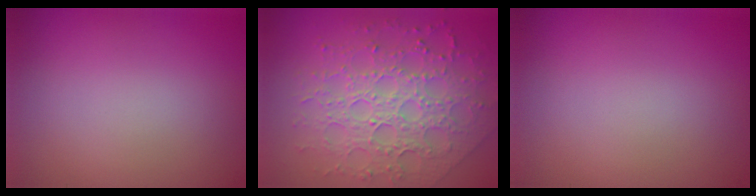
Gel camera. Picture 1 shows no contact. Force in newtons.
{"total": 8.0, "press": 5.7, "slide": 5.6}
{"total": 0.0}